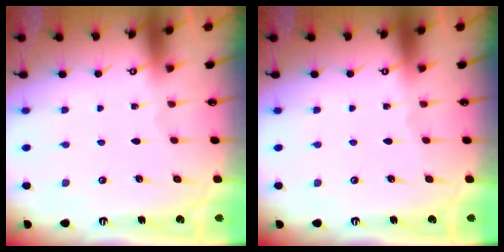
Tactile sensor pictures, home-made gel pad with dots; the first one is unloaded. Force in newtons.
{"total": 0.0}